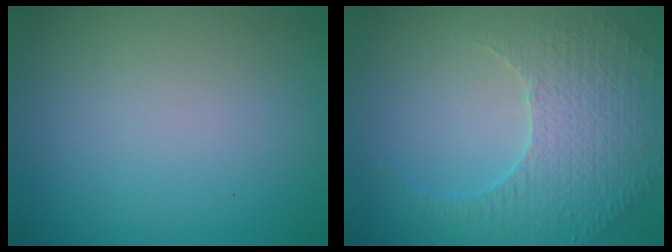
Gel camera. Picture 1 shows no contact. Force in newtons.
{"total": 5.1, "press": 3.7, "slide": 3.5}